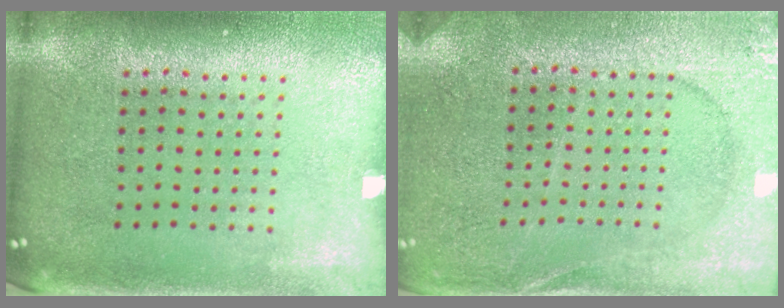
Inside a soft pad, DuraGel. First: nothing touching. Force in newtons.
{"total": 2.7, "press": 2.7, "slide": 0.3}